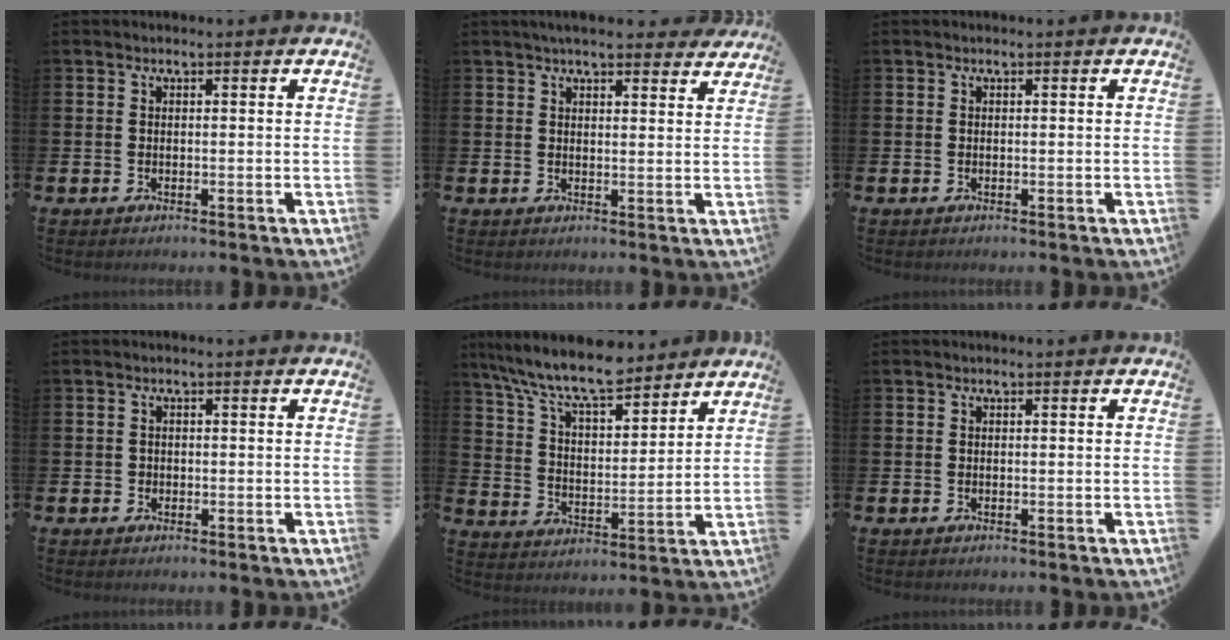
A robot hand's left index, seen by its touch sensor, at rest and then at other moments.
{"total": 4.1, "force": [3.8, 0.6, 1.2], "torque": [-0.022, -0.015, 0.068]}
{"total": 0.0}
{"total": 0.6, "force": [-0.1, 0.6, 0.0], "torque": [0.003, 0.004, -0.005]}
{"total": 9.8, "force": [8.9, 2.1, 3.6], "torque": [-0.103, -0.048, 0.159]}
{"total": 0.0}